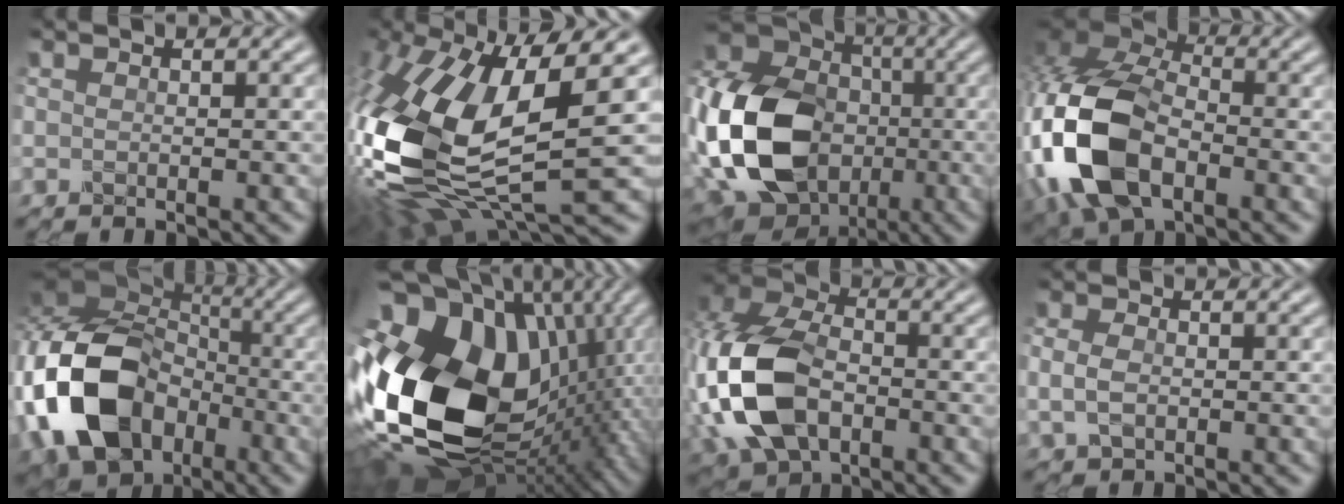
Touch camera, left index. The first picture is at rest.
{"total": 15.0, "force": [-0.3, 6.2, 13.7], "torque": [-0.299, -0.014, -0.010]}
{"total": 20.1, "force": [-4.1, 15.9, 11.6], "torque": [-0.256, -0.009, -0.109]}
{"total": 13.2, "force": [-3.8, 8.3, 9.6], "torque": [-0.255, -0.017, -0.084]}
{"total": 13.7, "force": [-4.3, 10.0, 8.4], "torque": [-0.183, -0.018, -0.087]}
{"total": 20.7, "force": [-1.5, 14.7, 14.5], "torque": [-0.326, -0.026, -0.012]}
{"total": 12.4, "force": [-3.0, 8.3, 8.7], "torque": [-0.218, -0.011, -0.070]}
{"total": 2.3, "force": [-0.3, 1.6, 1.7], "torque": [-0.042, 0.000, -0.010]}